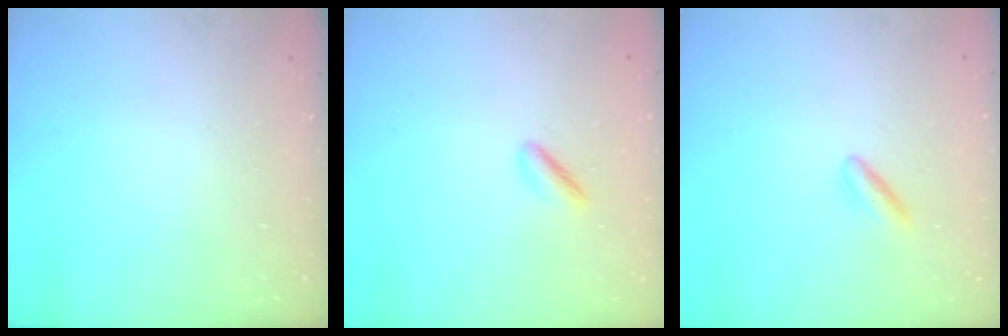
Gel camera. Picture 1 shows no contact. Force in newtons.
{"total": 1.4, "press": 1.2, "slide": 0.7}
{"total": 3.0, "press": 2.7, "slide": 1.2}